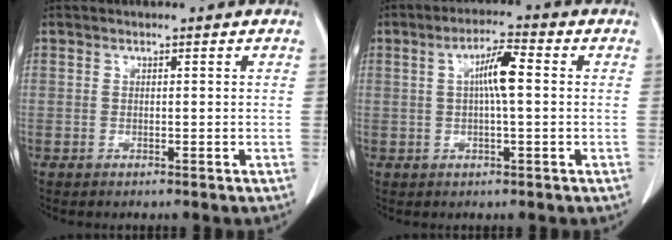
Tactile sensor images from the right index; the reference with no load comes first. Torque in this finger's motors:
{"motor_torque": [0.34, 0.00, 0.15, 0.07]}